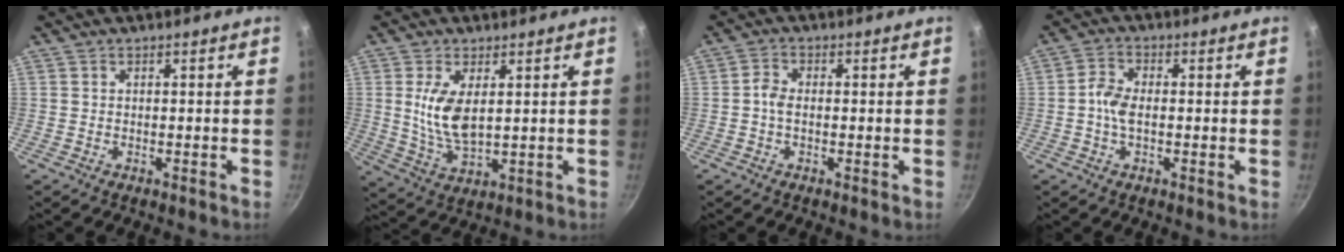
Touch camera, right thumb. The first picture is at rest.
{"total": 8.9, "force": [1.9, 4.2, 7.6], "torque": [-0.142, -0.018, 0.046]}
{"total": 2.6, "force": [-0.3, 1.5, 2.1], "torque": [-0.048, 0.009, -0.014]}
{"total": 4.4, "force": [-0.4, 2.4, 3.6], "torque": [-0.079, 0.012, -0.017]}